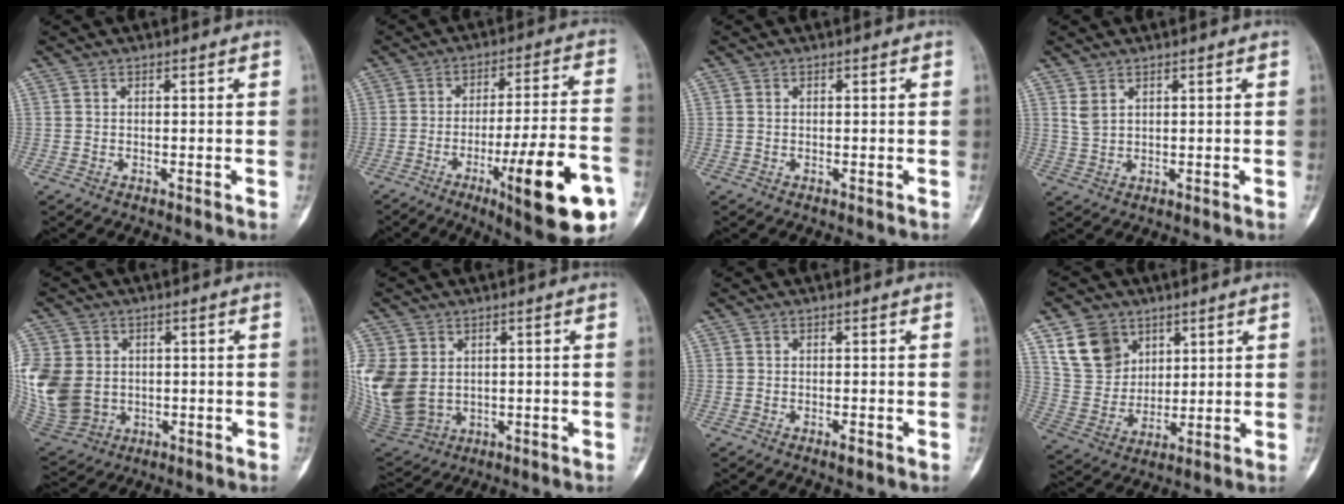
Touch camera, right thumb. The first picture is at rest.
{"total": 20.1, "force": [-8.4, 3.7, 17.9], "torque": [-0.244, 0.024, -0.116]}
{"total": 0.0}
{"total": 2.7, "force": [1.6, 1.5, 1.6], "torque": [-0.033, -0.005, 0.042]}
{"total": 17.8, "force": [0.2, 14.6, 10.2], "torque": [-0.251, 0.004, 0.027]}
{"total": 13.6, "force": [1.5, 10.6, 8.4], "torque": [-0.192, -0.009, 0.056]}
{"total": 0.9, "force": [-0.6, 0.2, 0.7], "torque": [-0.010, -0.001, -0.011]}
{"total": 11.8, "force": [6.3, 9.0, 4.5], "torque": [-0.063, -0.026, 0.132]}